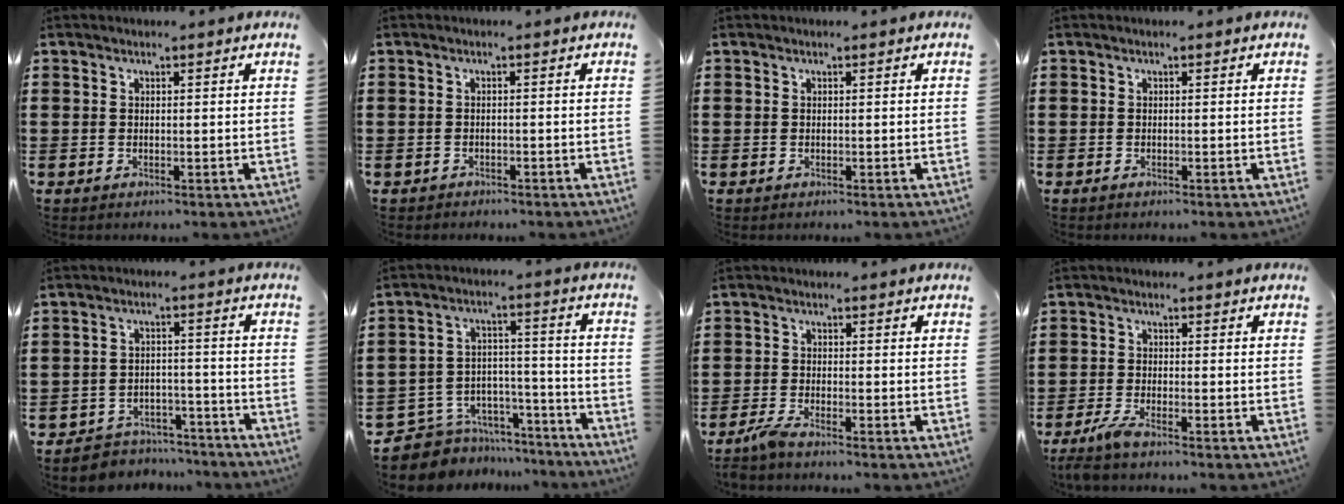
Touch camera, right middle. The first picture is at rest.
{"total": 0.7, "force": [-0.6, 0.2, 0.0], "torque": [-0.001, 0.001, -0.014]}
{"total": 0.0}
{"total": 0.0}
{"total": 4.2, "force": [-4.0, 1.0, -0.1], "torque": [-0.005, 0.007, -0.086]}
{"total": 6.3, "force": [-5.7, 2.7, 0.3], "torque": [-0.013, 0.010, -0.111]}
{"total": 2.5, "force": [-2.0, 0.1, 1.5], "torque": [-0.042, -0.004, -0.041]}
{"total": 2.9, "force": [-2.2, 0.0, 1.8], "torque": [-0.054, -0.010, -0.048]}